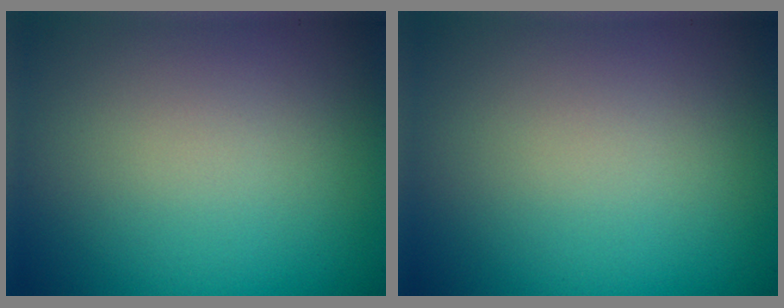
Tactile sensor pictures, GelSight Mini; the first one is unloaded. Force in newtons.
{"total": 0.0}